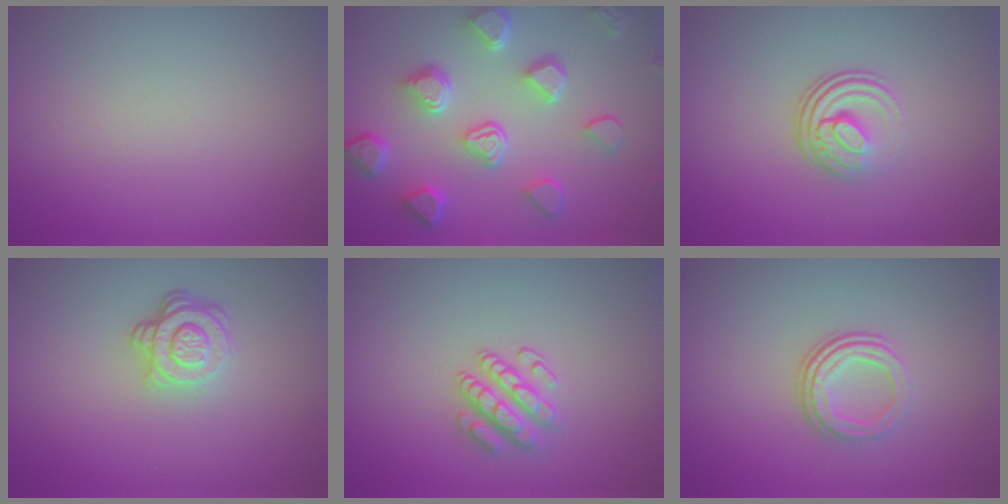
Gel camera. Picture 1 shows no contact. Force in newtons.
{"total": 6.7, "press": 5.4, "slide": 3.9}
{"total": 3.6, "press": 2.4, "slide": 2.6}
{"total": 3.5, "press": 2.8, "slide": 2.2}
{"total": 2.7, "press": 2.5, "slide": 1.0}
{"total": 3.1, "press": 2.3, "slide": 2.1}